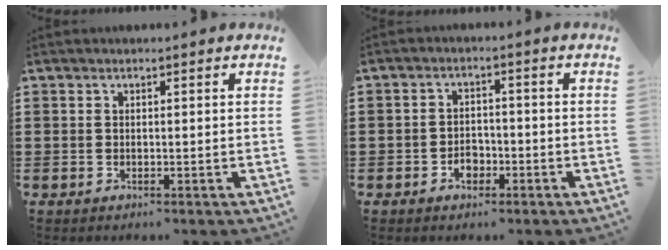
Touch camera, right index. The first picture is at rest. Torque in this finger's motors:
{"motor_torque": [0.20, 0.27, -0.02, -0.21]}